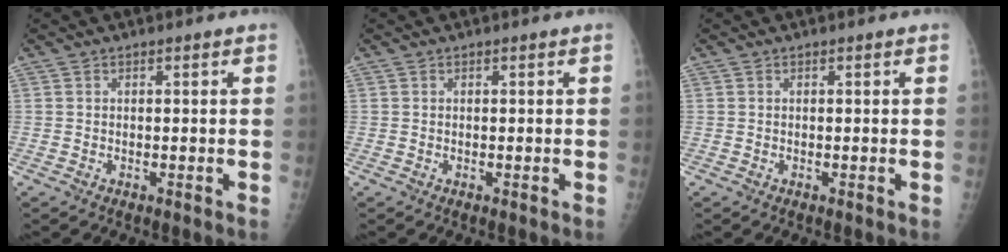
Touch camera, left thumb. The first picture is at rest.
{"total": 0.0}
{"total": 0.0}